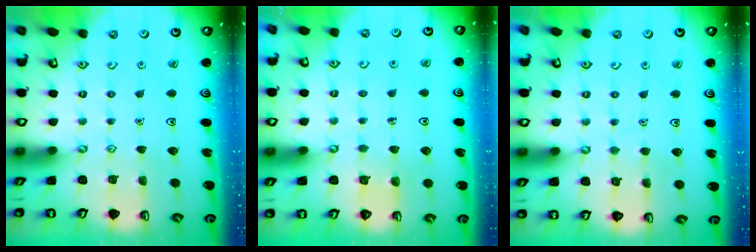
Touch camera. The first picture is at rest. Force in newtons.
{"total": 2.2, "press": 2.2, "slide": 0.0}
{"total": 2.8, "press": 2.8, "slide": 0.1}